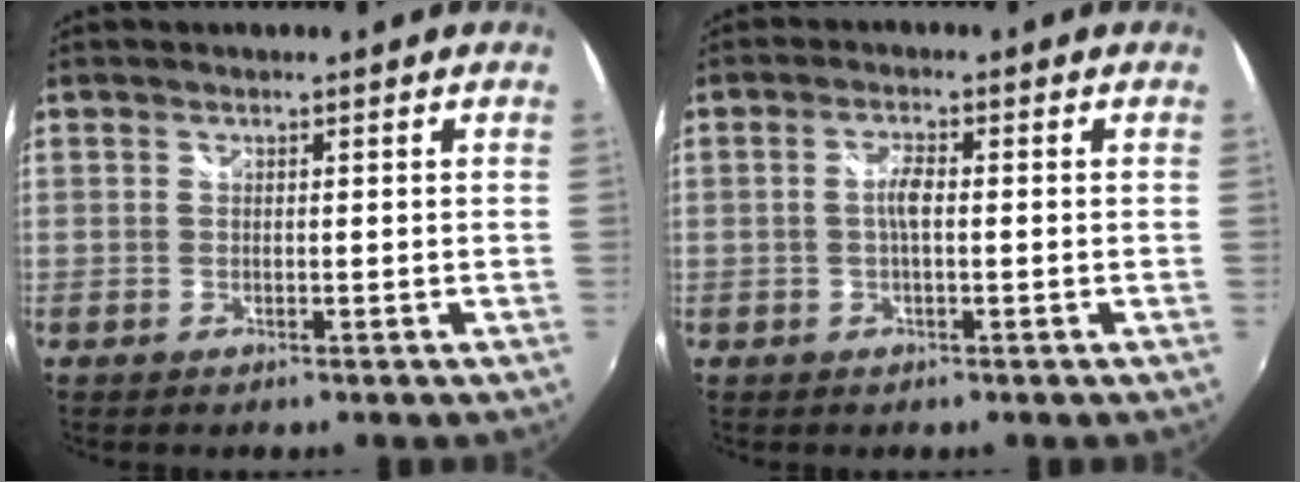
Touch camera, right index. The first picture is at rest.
{"total": 2.8, "force": [-0.2, 0.8, 2.7], "torque": [-0.052, 0.005, -0.005]}